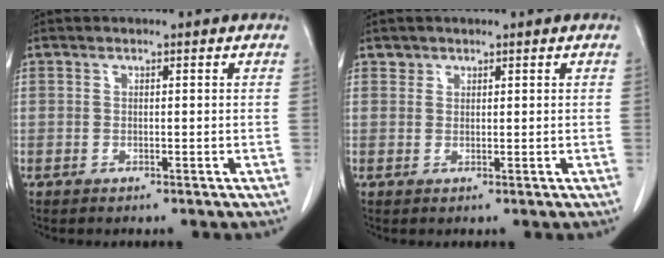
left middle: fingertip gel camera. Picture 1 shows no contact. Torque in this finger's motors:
{"motor_torque": [0.05, -0.06, 0.02, -0.01]}